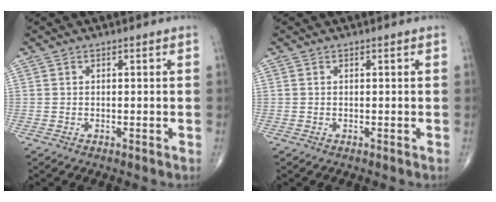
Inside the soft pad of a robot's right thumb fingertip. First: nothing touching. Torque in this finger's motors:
{"motor_torque": [-0.59, 0.47, -0.23, -0.19, 0.02]}